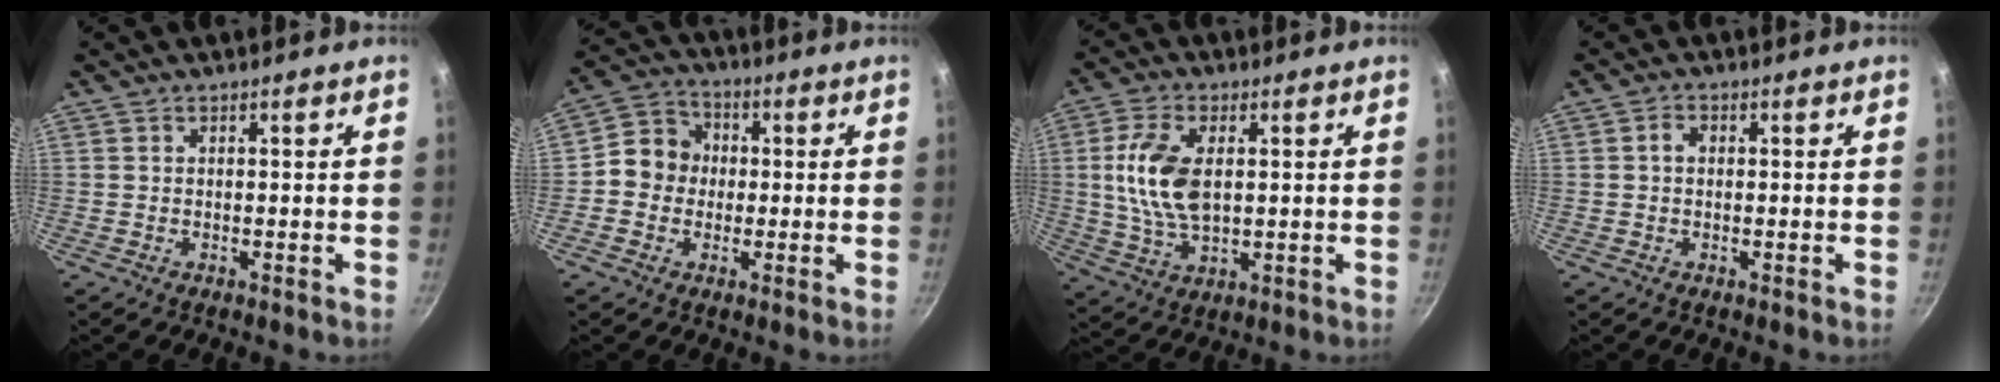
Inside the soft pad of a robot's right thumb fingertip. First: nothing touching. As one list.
[{"total": 8.0, "force": [-0.3, 7.3, 3.2], "torque": [-0.021, 0.018, -0.028]}, {"total": 12.0, "force": [1.6, 6.6, 9.9], "torque": [-0.189, -0.003, 0.034]}, {"total": 1.9, "force": [0.2, 1.4, 1.3], "torque": [-0.020, 0.007, 0.001]}]